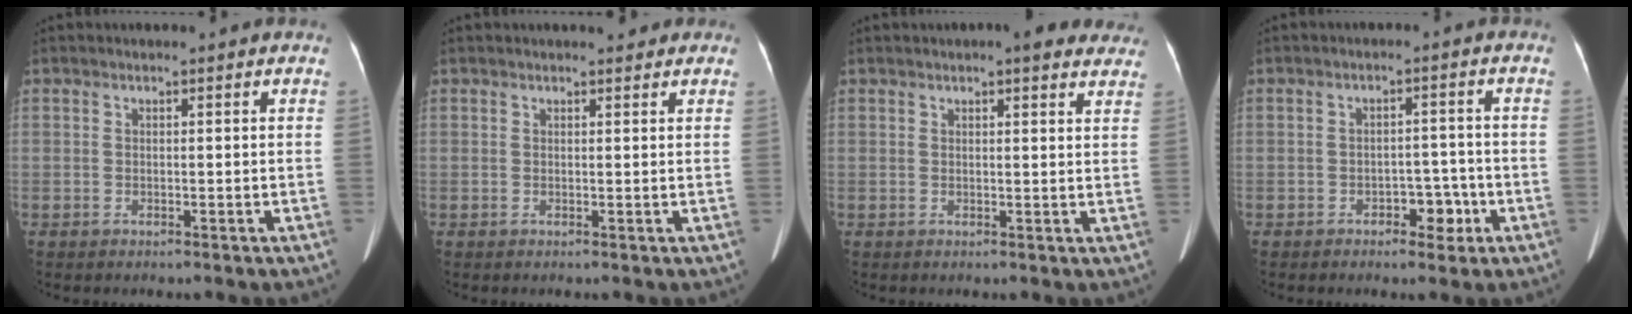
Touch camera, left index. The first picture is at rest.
{"total": 2.2, "force": [1.8, 0.8, 0.8], "torque": [-0.005, 0.006, 0.022]}
{"total": 7.4, "force": [6.2, 1.8, 3.7], "torque": [-0.028, 0.007, 0.060]}
{"total": 3.8, "force": [-2.0, 2.2, 2.4], "torque": [-0.025, 0.012, -0.025]}